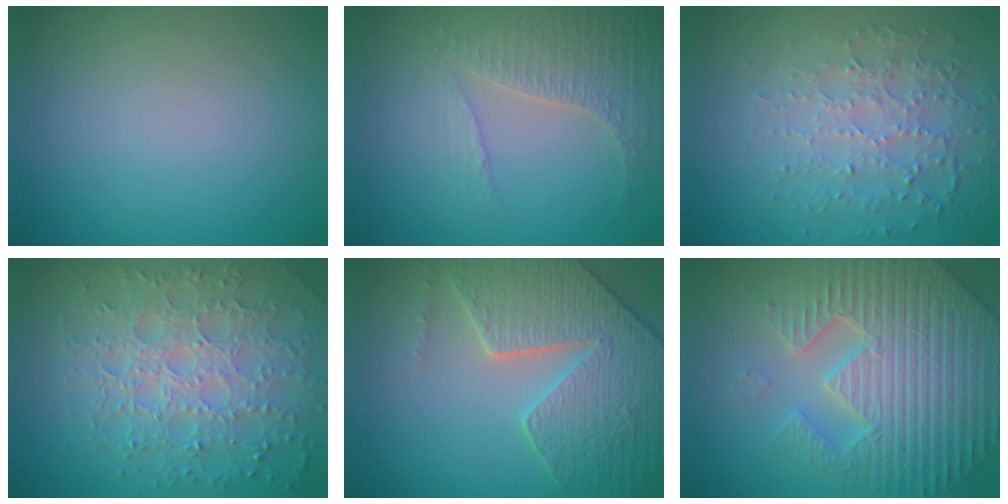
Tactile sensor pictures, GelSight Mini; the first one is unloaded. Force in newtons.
{"total": 4.2, "press": 3.0, "slide": 2.9}
{"total": 4.1, "press": 3.4, "slide": 2.3}
{"total": 8.0, "press": 5.7, "slide": 5.6}
{"total": 7.7, "press": 6.1, "slide": 4.6}
{"total": 7.6, "press": 7.4, "slide": 1.9}